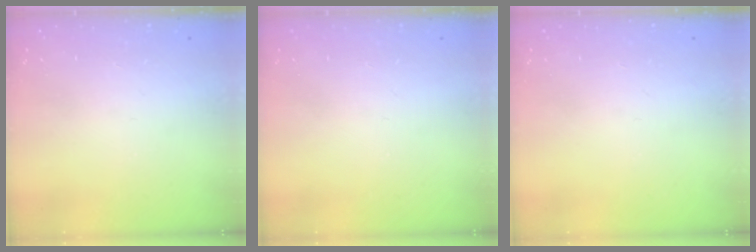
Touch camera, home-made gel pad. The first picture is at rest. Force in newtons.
{"total": 0.0}
{"total": 0.0}